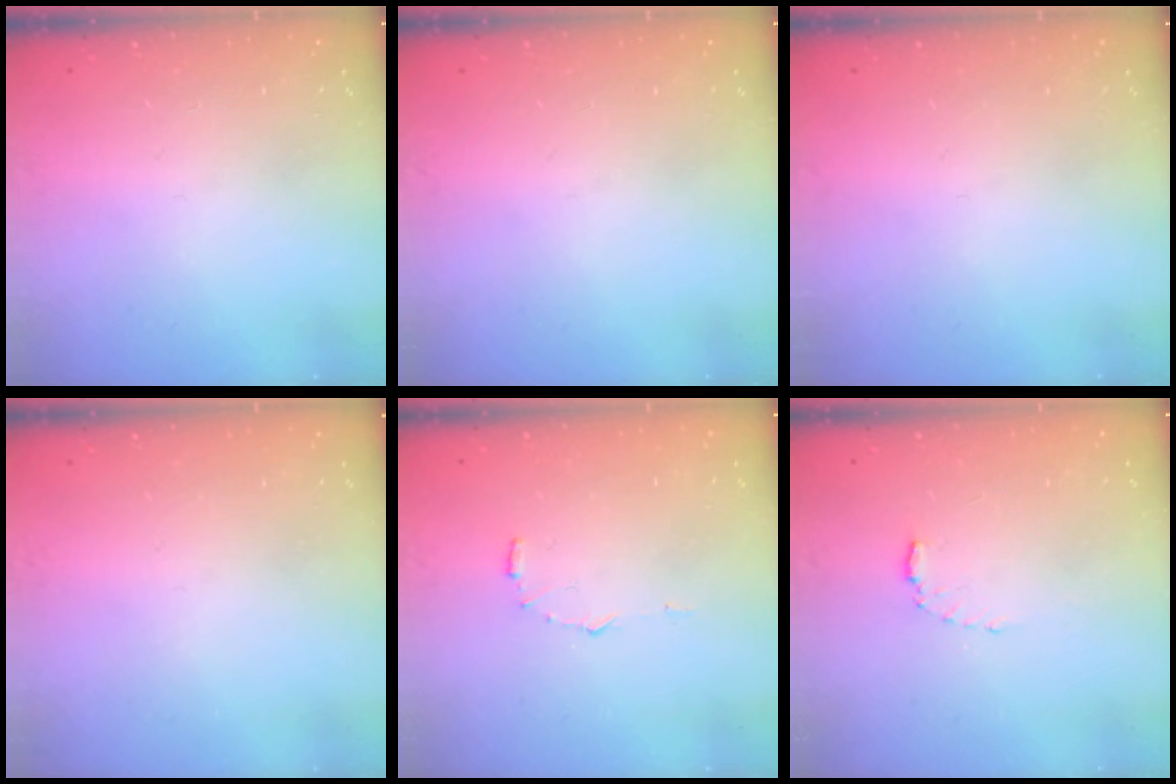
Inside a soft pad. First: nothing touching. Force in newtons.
{"total": 0.0}
{"total": 0.0}
{"total": 0.0}
{"total": 5.7, "press": 5.7, "slide": 0.4}
{"total": 3.7, "press": 3.7, "slide": 0.4}